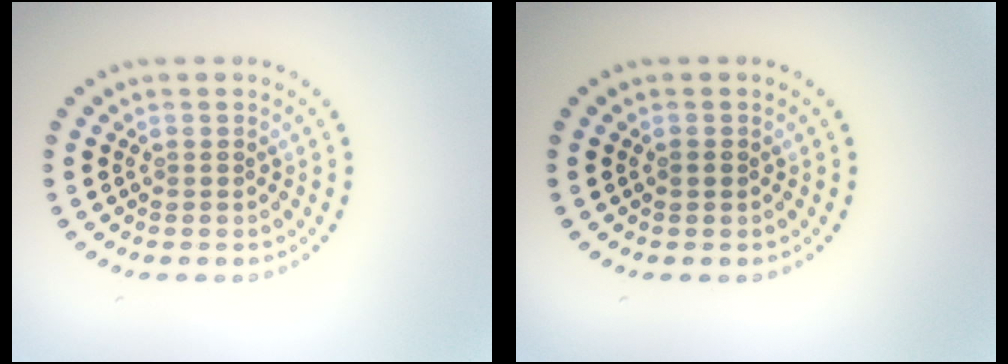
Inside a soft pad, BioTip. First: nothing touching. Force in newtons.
{"total": 0.7, "press": 0.7, "slide": 0.2}